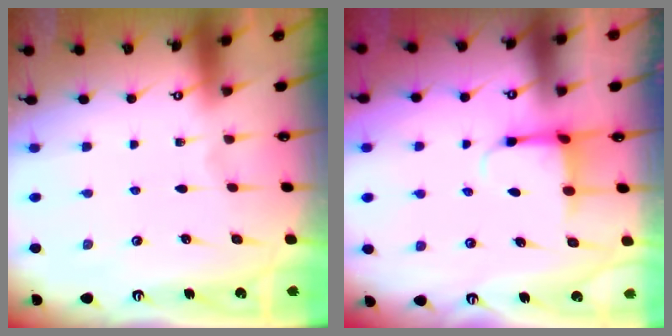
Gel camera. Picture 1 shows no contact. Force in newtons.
{"total": 4.0, "press": 3.8, "slide": 1.2}